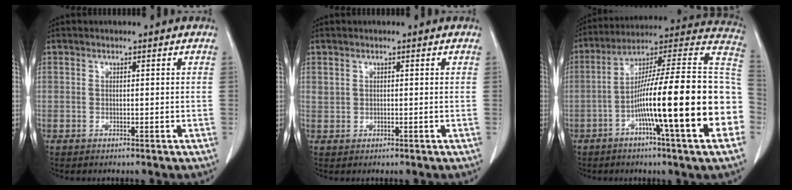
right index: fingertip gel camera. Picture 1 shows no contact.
{"total": 0.7, "force": [0.5, 0.5, 0.2], "torque": [0.002, 0.005, 0.008]}
{"total": 25.1, "force": [-5.9, 1.1, 24.4], "torque": [-0.288, 0.013, -0.101]}